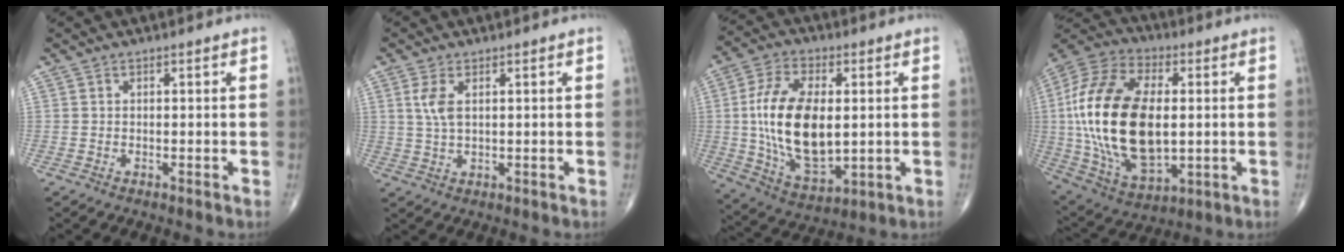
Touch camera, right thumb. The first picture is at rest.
{"total": 4.0, "force": [1.2, 1.8, 3.3], "torque": [-0.077, 0.000, 0.027]}
{"total": 18.9, "force": [0.9, 10.0, 16.0], "torque": [-0.297, -0.011, 0.025]}
{"total": 27.6, "force": [0.8, 15.2, 23.1], "torque": [-0.467, -0.007, 0.020]}